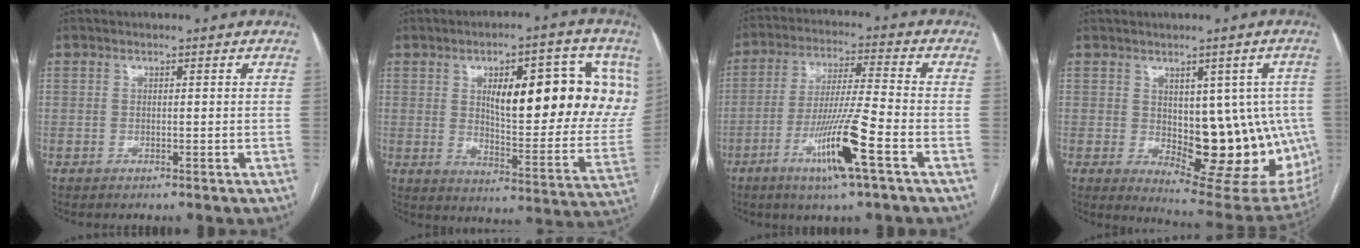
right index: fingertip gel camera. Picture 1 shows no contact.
{"total": 22.5, "force": [6.9, 6.8, 20.3], "torque": [-0.253, 0.016, 0.103]}
{"total": 12.0, "force": [-5.3, -0.5, 10.7], "torque": [-0.208, -0.015, -0.100]}
{"total": 16.7, "force": [-1.4, 7.7, 14.7], "torque": [-0.139, 0.005, 0.007]}